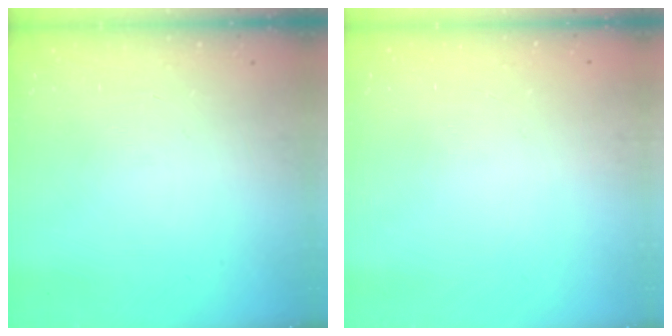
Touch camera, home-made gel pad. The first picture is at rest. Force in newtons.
{"total": 0.0}